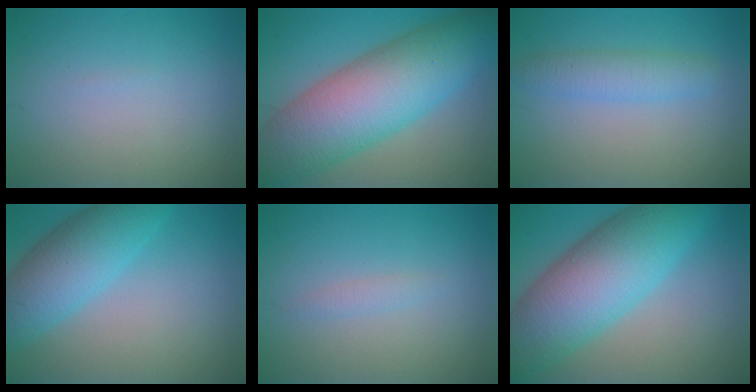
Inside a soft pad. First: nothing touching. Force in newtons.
{"total": 12.4, "press": 12.4, "slide": 0.4}
{"total": 2.7, "press": 2.7, "slide": 0.2}
{"total": 6.7, "press": 6.6, "slide": 0.2}
{"total": 0.9, "press": 0.9, "slide": 0.0}
{"total": 11.3, "press": 11.3, "slide": 0.4}